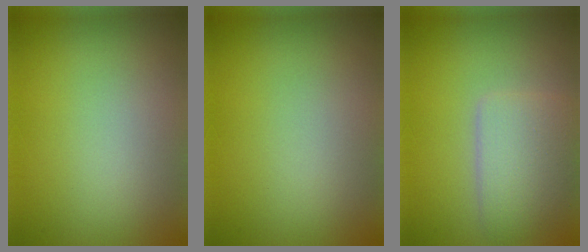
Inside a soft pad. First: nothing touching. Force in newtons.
{"total": 0.0}
{"total": 4.0, "press": 4.0, "slide": 0.1}